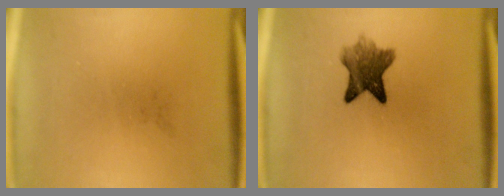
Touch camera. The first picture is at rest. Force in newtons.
{"total": 6.8}